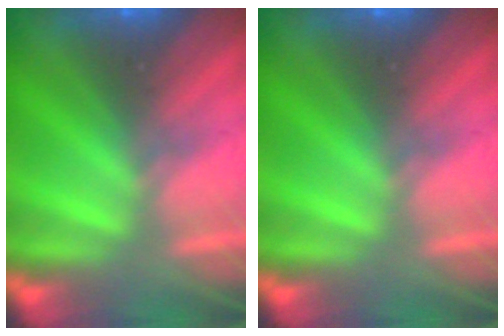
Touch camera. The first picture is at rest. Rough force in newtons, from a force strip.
{"total": 0.0}